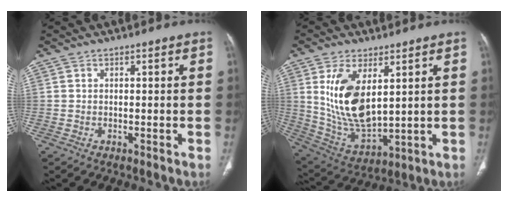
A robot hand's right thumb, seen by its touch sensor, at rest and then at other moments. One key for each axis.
{"total": 15.0, "fx": 4.2, "fy": 7.6, "fz": 12.3, "tx": -0.226, "ty": -0.025, "tz": 0.101}